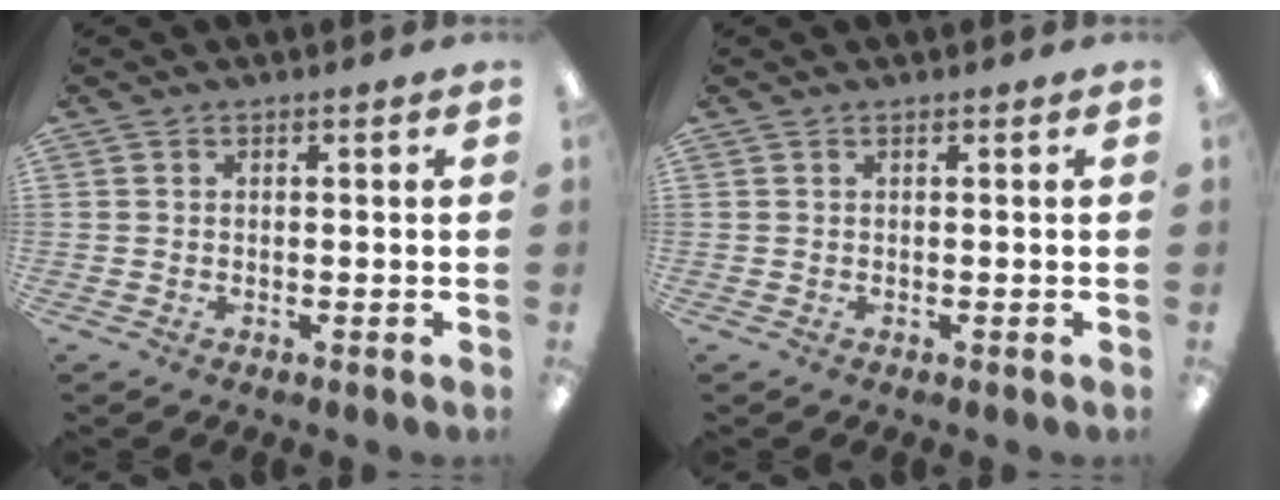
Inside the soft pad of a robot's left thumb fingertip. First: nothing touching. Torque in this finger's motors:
{"motor_torque": [-0.03, -0.03, 0.14, -0.12, 0.00]}